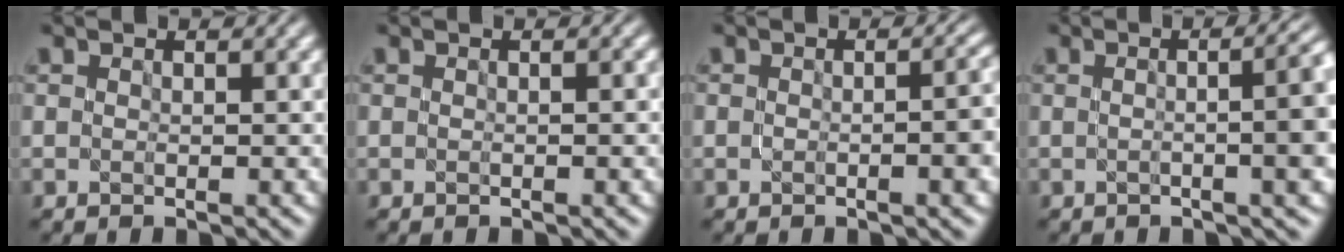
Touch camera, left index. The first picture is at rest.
{"total": 1.0, "force": [-0.2, 0.2, 1.0], "torque": [-0.014, -0.001, -0.004]}
{"total": 4.0, "force": [-0.8, 1.6, 3.6], "torque": [-0.039, -0.002, -0.008]}
{"total": 8.2, "force": [0.5, 3.0, 7.6], "torque": [-0.052, 0.023, -0.005]}